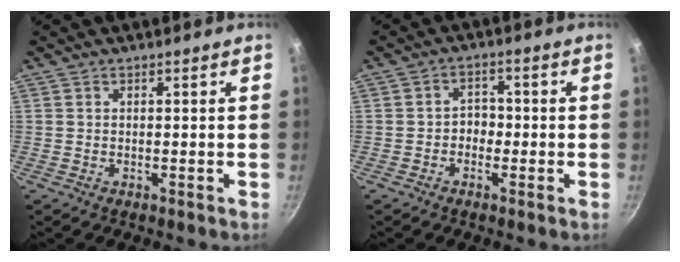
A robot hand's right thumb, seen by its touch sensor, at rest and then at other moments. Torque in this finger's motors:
{"motor_torque": [-0.44, 0.12, 0.00, 0.16, -0.02]}